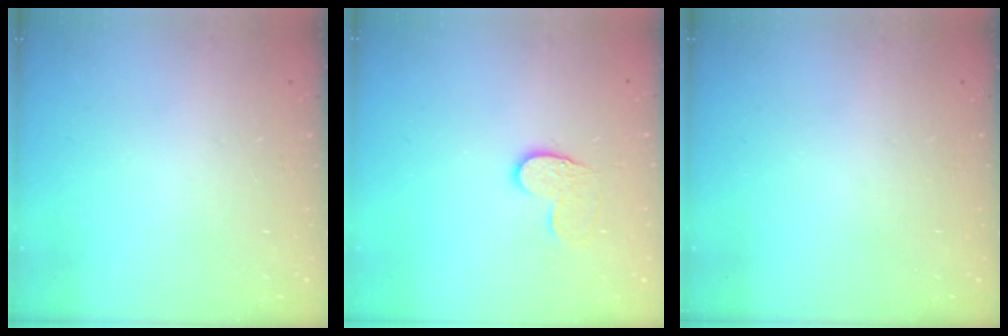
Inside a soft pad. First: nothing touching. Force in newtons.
{"total": 6.9, "press": 6.8, "slide": 0.6}
{"total": 0.0}